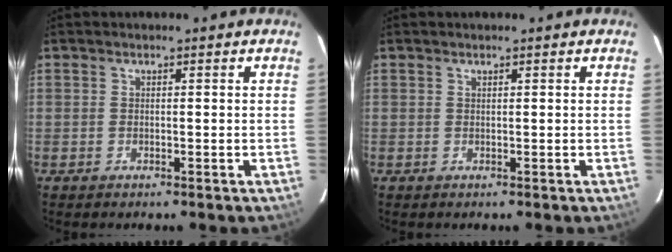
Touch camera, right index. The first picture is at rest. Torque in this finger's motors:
{"motor_torque": [0.22, -0.01, 0.07, 0.02]}